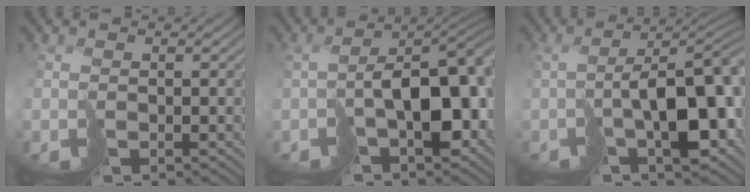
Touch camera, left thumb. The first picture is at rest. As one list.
[{"total": 12.5, "force": [-2.8, 6.6, 10.2], "torque": [-0.145, -0.020, -0.025]}, {"total": 10.4, "force": [-2.1, 4.7, 9.1], "torque": [-0.135, -0.007, -0.027]}]